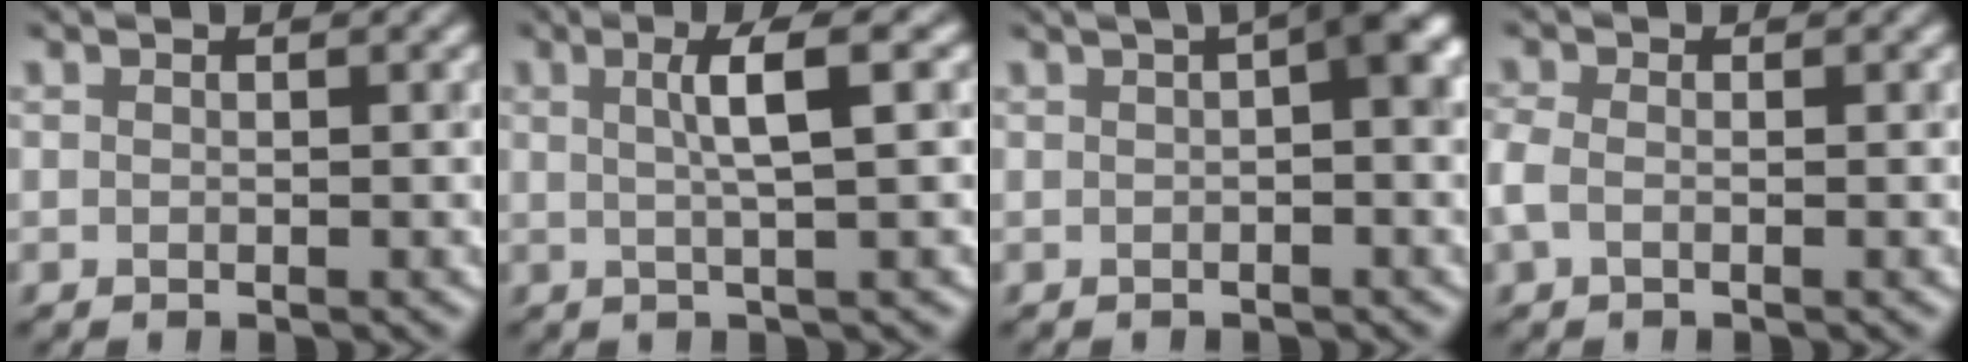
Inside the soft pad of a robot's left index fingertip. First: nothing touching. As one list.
[{"total": 3.8, "force": [0.9, 0.6, 3.6], "torque": [-0.050, 0.009, 0.013]}, {"total": 4.4, "force": [1.1, 0.9, 4.2], "torque": [-0.044, 0.021, 0.010]}, {"total": 1.5, "force": [-0.7, 0.9, 1.1], "torque": [-0.027, -0.001, -0.020]}]